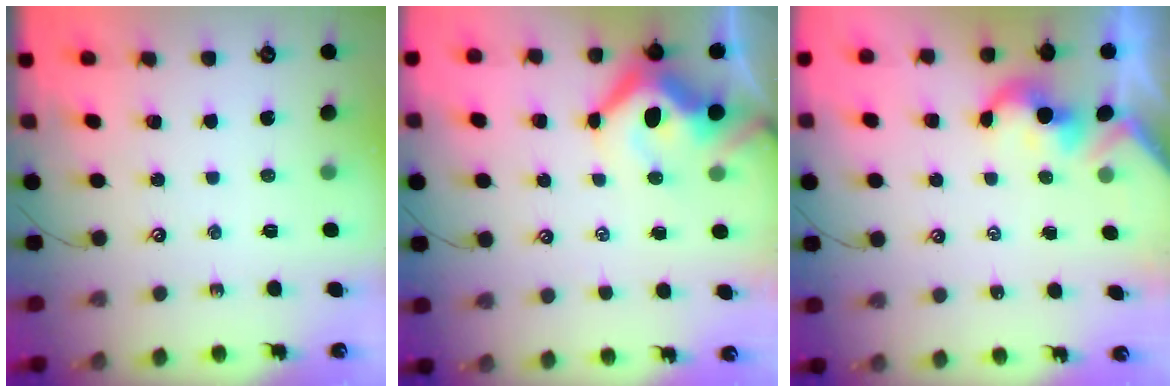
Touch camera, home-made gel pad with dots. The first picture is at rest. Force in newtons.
{"total": 10.5, "press": 10.4, "slide": 1.8}
{"total": 1.7, "press": 1.6, "slide": 0.2}